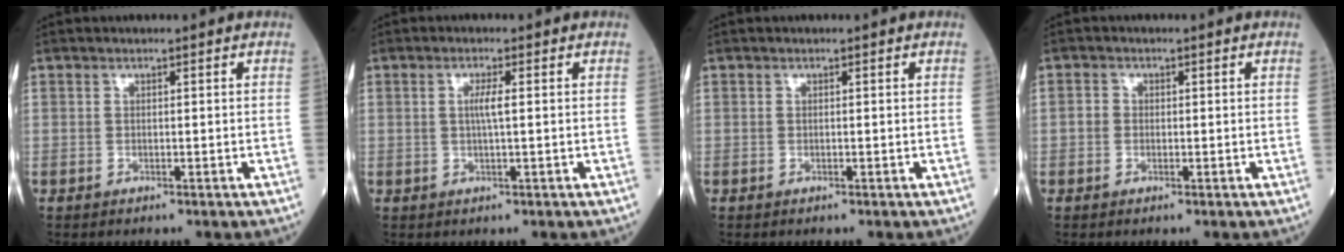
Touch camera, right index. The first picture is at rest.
{"total": 2.2, "force": [0.2, -0.1, 2.2], "torque": [-0.044, 0.000, 0.002]}
{"total": 0.0}
{"total": 1.3, "force": [-0.2, 1.2, 0.5], "torque": [-0.008, 0.008, -0.004]}